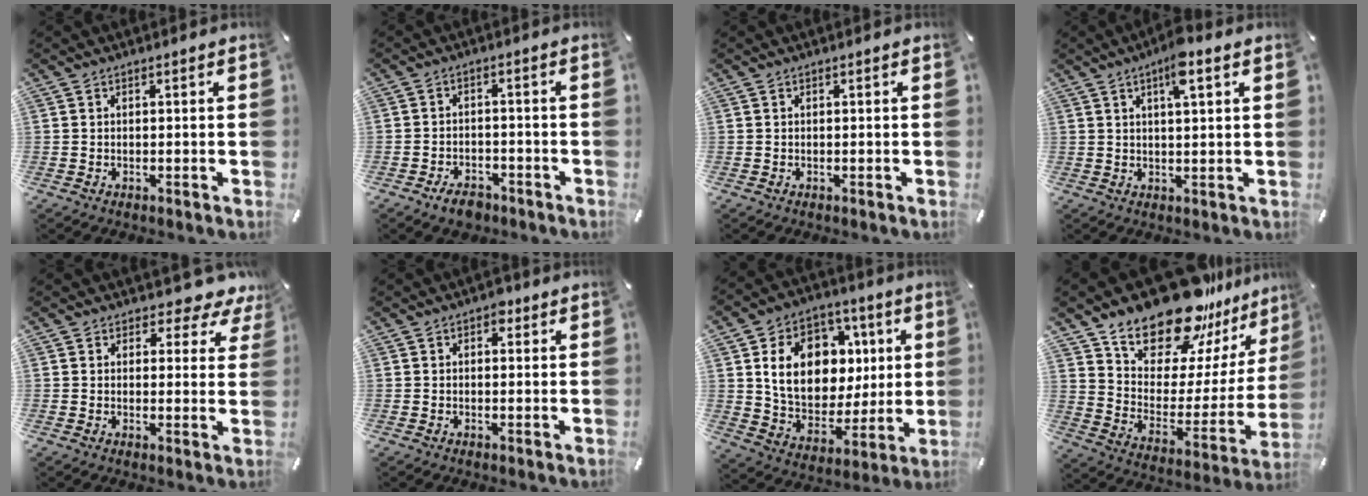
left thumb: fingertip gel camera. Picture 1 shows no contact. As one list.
[{"total": 4.1, "force": [-3.1, 2.3, 1.4], "torque": [-0.027, 0.016, -0.059]}, {"total": 0.0}, {"total": 6.4, "force": [3.6, 1.3, 5.1], "torque": [-0.093, 0.001, 0.057]}, {"total": 4.7, "force": [3.4, 2.9, 1.6], "torque": [-0.006, -0.032, 0.053]}, {"total": 2.3, "force": [1.1, 1.6, 1.3], "torque": [-0.005, -0.003, 0.013]}, {"total": 17.1, "force": [4.4, 13.6, 9.4], "torque": [-0.162, -0.003, 0.092]}, {"total": 22.1, "force": [18.6, 9.5, 7.3], "torque": [-0.115, -0.151, 0.322]}]